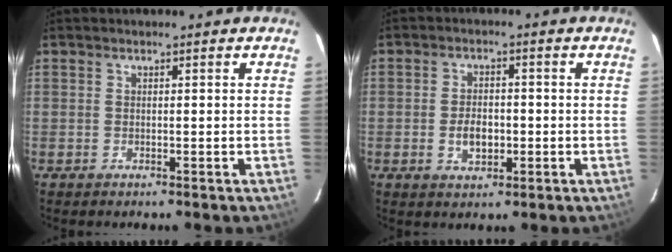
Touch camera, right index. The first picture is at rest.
{"total": 4.8, "force": [-1.1, 3.1, 3.6], "torque": [-0.069, -0.001, -0.013]}